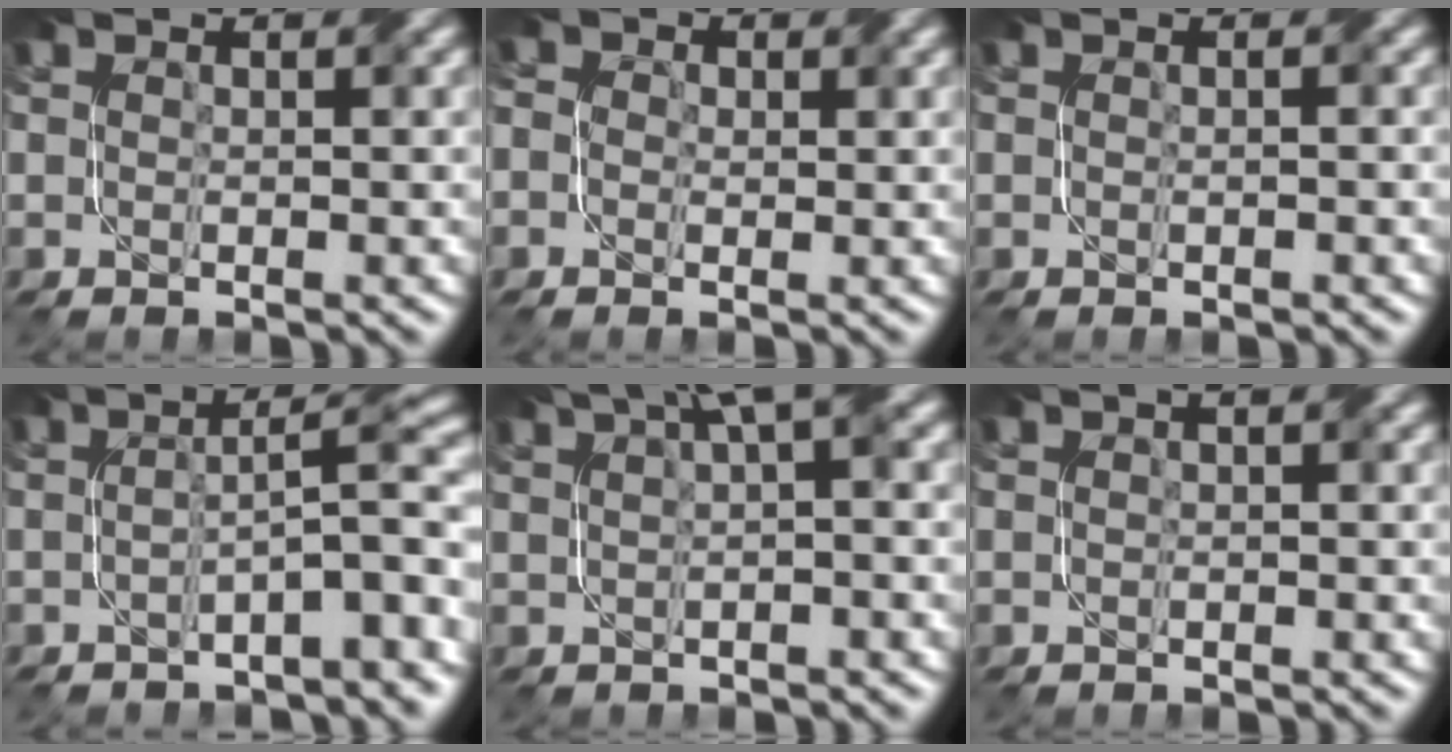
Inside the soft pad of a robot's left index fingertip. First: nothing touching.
{"total": 1.8, "force": [0.3, 1.6, 0.8], "torque": [-0.016, 0.012, -0.010]}
{"total": 0.6, "force": [-0.1, 0.0, 0.6], "torque": [-0.006, 0.004, -0.005]}
{"total": 6.2, "force": [-1.7, 1.0, 5.9], "torque": [-0.076, 0.021, -0.033]}
{"total": 3.8, "force": [2.2, 0.6, 3.0], "torque": [-0.033, 0.018, 0.040]}
{"total": 0.6, "force": [0.4, -0.2, 0.4], "torque": [-0.009, 0.006, 0.006]}